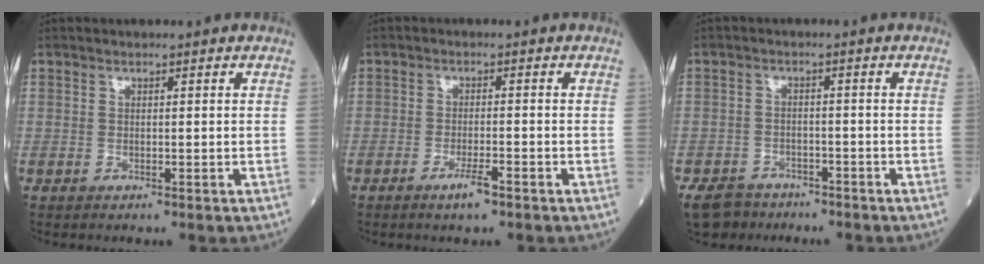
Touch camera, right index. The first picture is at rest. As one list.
[{"total": 3.0, "force": [-2.0, 0.2, 2.2], "torque": [-0.039, -0.002, -0.036]}, {"total": 6.5, "force": [-5.3, 3.6, 0.8], "torque": [-0.017, -0.004, -0.089]}]